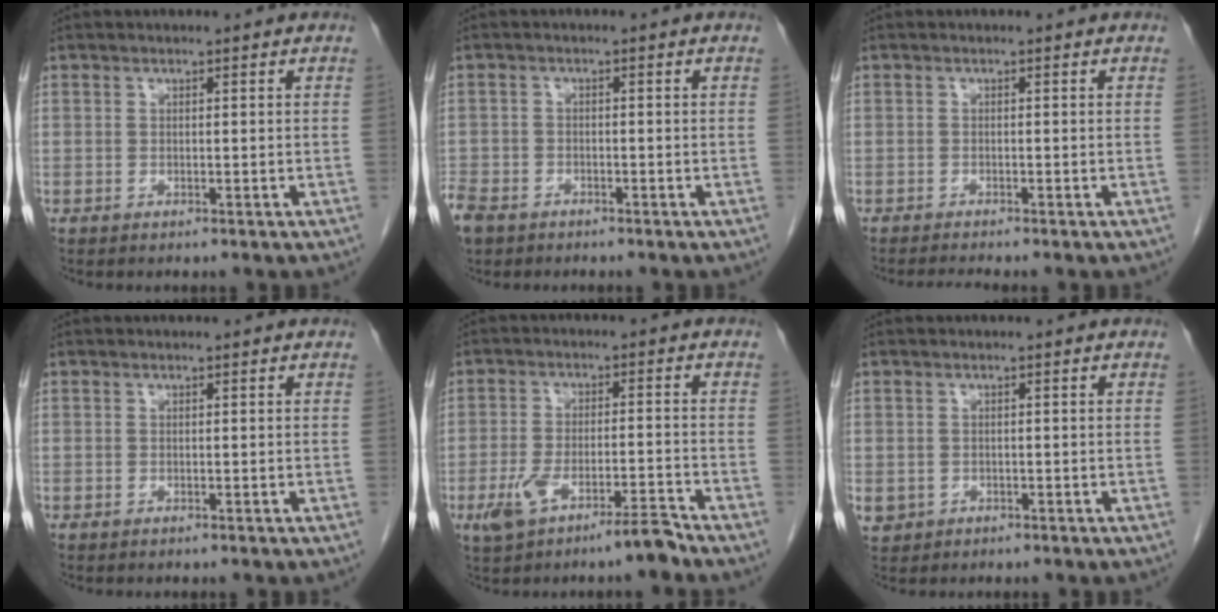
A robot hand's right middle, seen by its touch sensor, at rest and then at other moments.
{"total": 6.6, "force": [-4.6, 4.1, 2.4], "torque": [-0.067, -0.006, -0.081]}
{"total": 1.8, "force": [-1.6, -0.6, 0.5], "torque": [-0.016, -0.008, -0.029]}
{"total": 0.0}
{"total": 7.1, "force": [-4.8, 1.2, 5.1], "torque": [-0.102, 0.007, -0.082]}
{"total": 2.3, "force": [-0.6, 2.1, 0.6], "torque": [-0.009, 0.001, 0.002]}